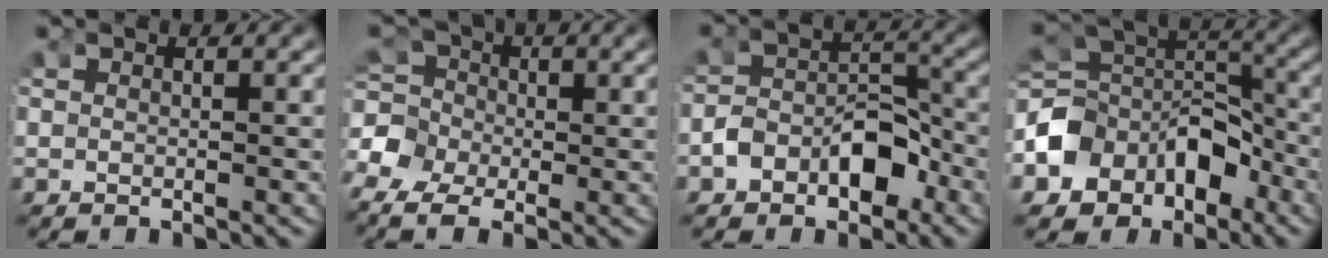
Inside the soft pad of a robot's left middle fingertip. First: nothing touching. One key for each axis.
{"total": 6.3, "fx": -1.4, "fy": 5.4, "fz": 2.9, "tx": -0.064, "ty": -0.023, "tz": -0.025}
{"total": 4.0, "fx": -2.1, "fy": 2.6, "fz": 2.1, "tx": -0.030, "ty": 0.001, "tz": -0.033}
{"total": 7.8, "fx": -2.7, "fy": 6.4, "fz": 3.5, "tx": -0.086, "ty": -0.026, "tz": -0.037}